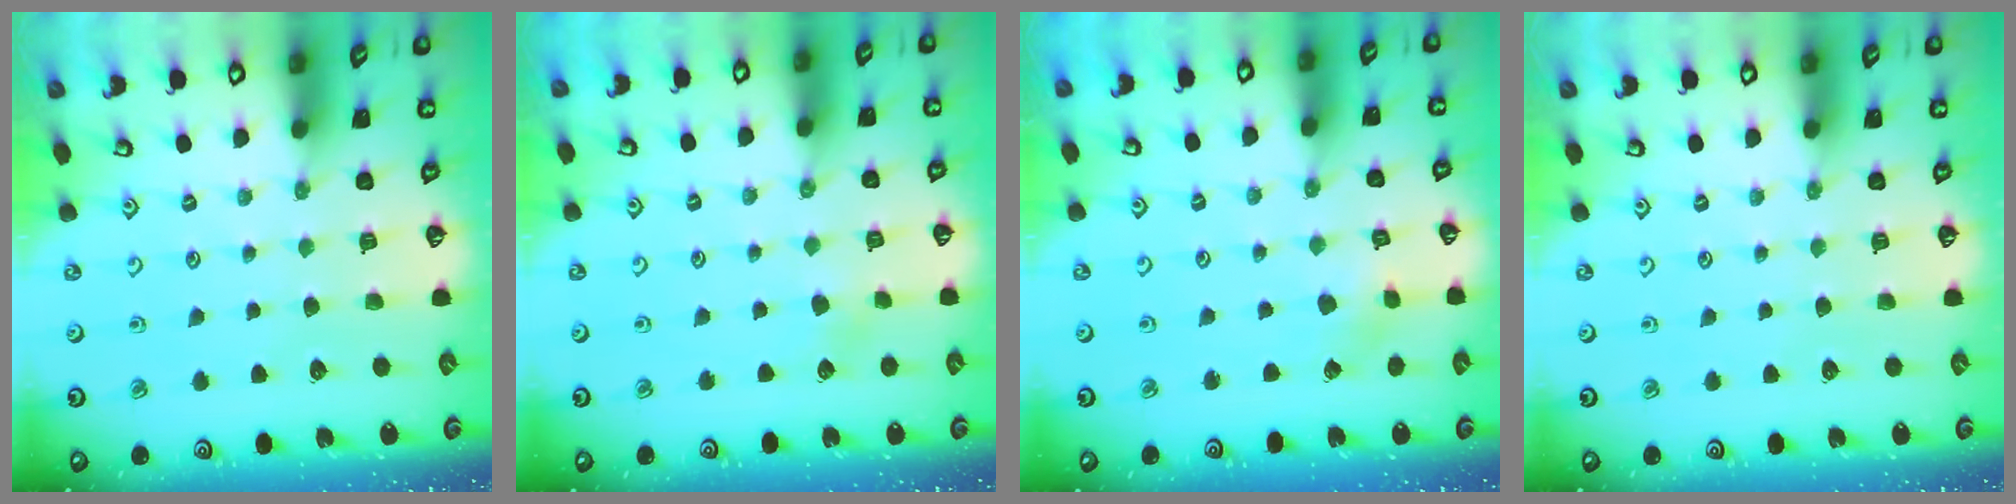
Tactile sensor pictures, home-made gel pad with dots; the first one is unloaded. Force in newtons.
{"total": 2.1, "press": 2.1, "slide": 0.3}
{"total": 1.8, "press": 1.8, "slide": 0.2}
{"total": 0.0}